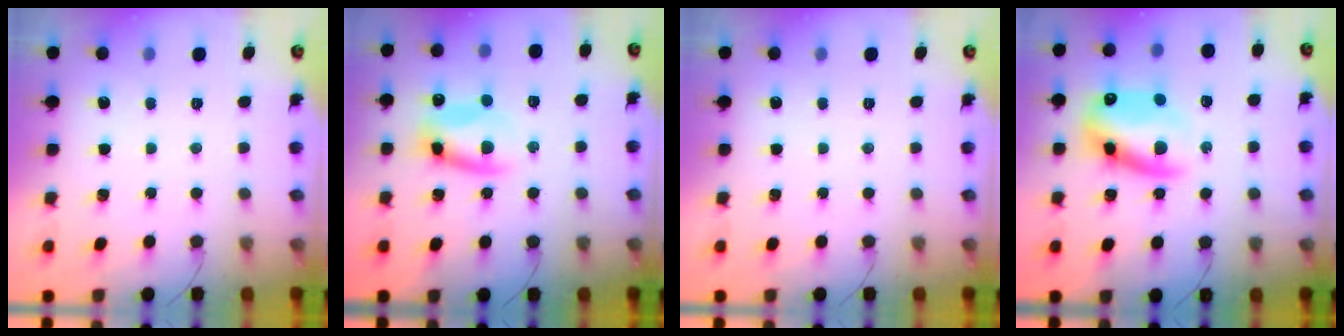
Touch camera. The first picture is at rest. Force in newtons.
{"total": 10.5, "press": 10.3, "slide": 2.0}
{"total": 0.0}
{"total": 14.0, "press": 13.5, "slide": 3.8}